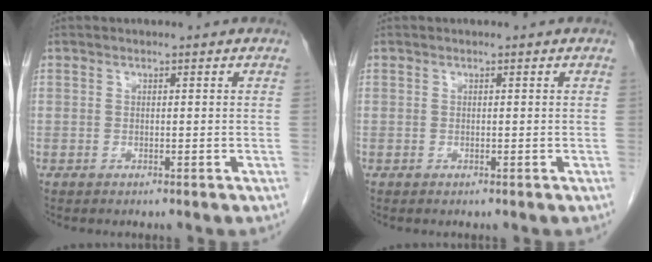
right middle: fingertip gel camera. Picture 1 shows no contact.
{"total": 0.0}